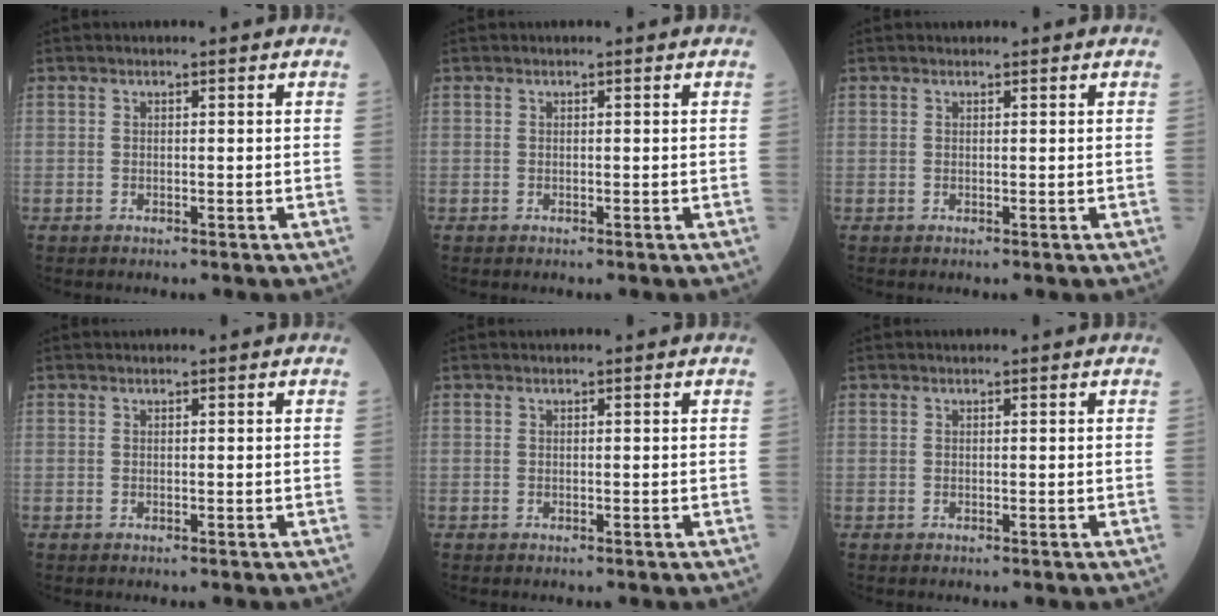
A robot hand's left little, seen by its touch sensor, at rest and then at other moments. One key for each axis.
{"total": 0.0}
{"total": 0.0}
{"total": 0.0}
{"total": 0.0}
{"total": 0.0}